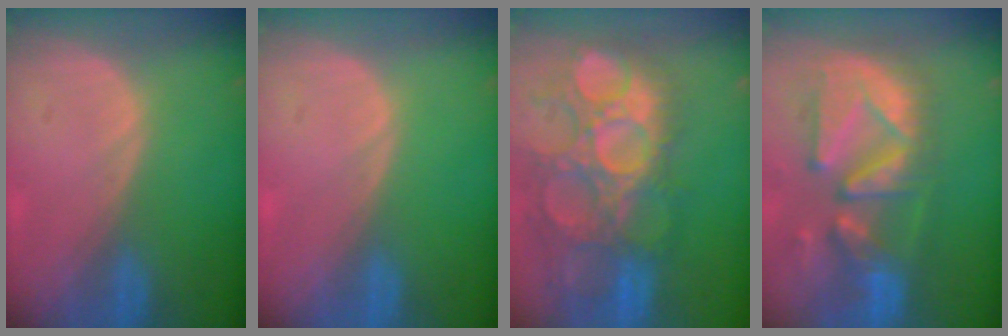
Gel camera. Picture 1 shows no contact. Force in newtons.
{"total": 0.0}
{"total": 14.4, "press": 12.7, "slide": 6.8}
{"total": 12.6, "press": 11.1, "slide": 6.0}